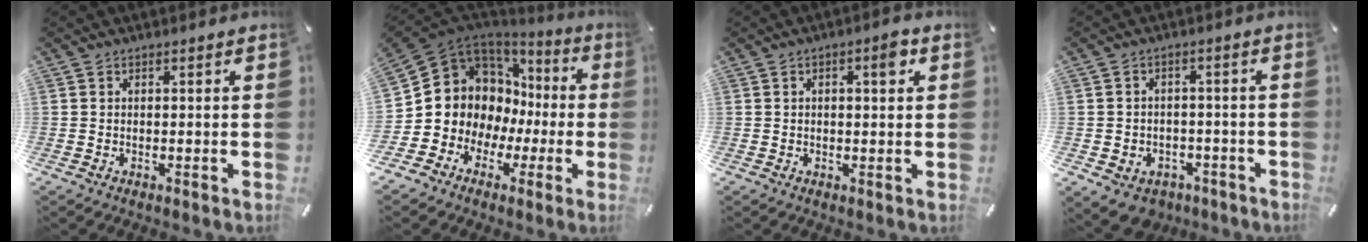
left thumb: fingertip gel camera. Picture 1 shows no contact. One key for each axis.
{"total": 10.3, "fx": 1.5, "fy": 9.8, "fz": 2.6, "tx": -0.076, "ty": -0.047, "tz": 0.038}
{"total": 4.1, "fx": 1.3, "fy": 1.6, "fz": 3.6, "tx": -0.050, "ty": -0.001, "tz": 0.014}
{"total": 5.6, "fx": -3.3, "fy": 4.2, "fz": 1.7, "tx": -0.032, "ty": 0.029, "tz": -0.060}